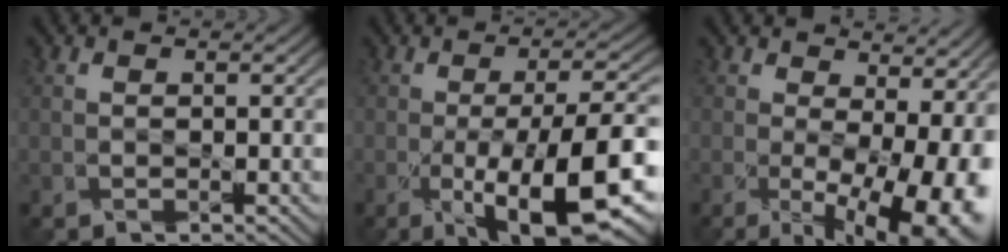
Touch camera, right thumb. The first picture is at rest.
{"total": 13.2, "force": [-4.5, 3.8, 11.8], "torque": [-0.178, -0.017, -0.071]}
{"total": 14.0, "force": [-2.3, 7.1, 11.8], "torque": [-0.151, -0.045, -0.005]}